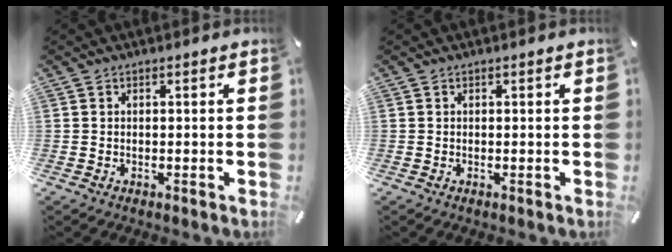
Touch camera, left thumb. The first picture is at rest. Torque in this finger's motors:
{"motor_torque": [0.00, 0.00, 0.03, 0.04, 0.00]}